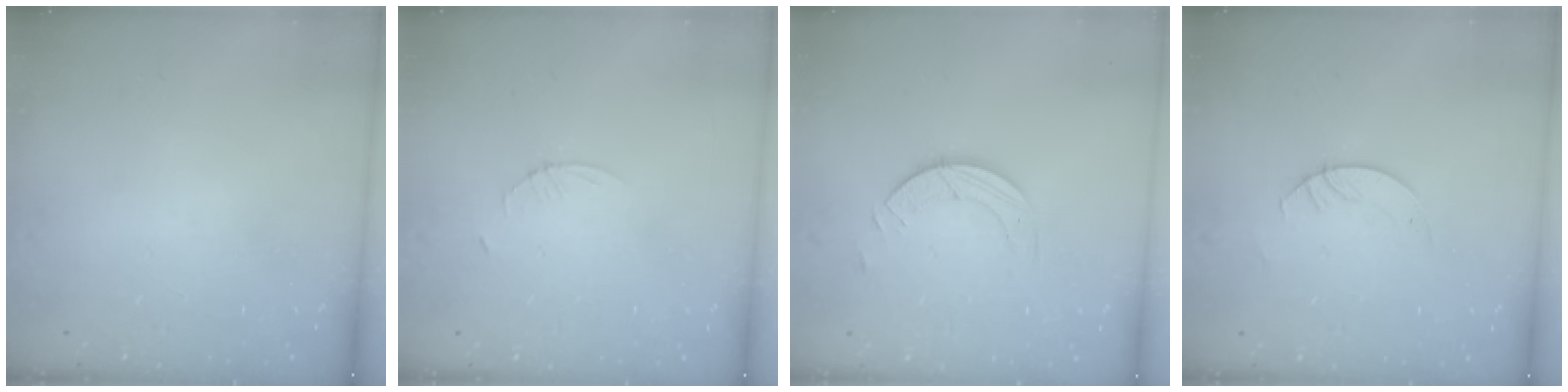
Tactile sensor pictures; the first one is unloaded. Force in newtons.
{"total": 2.3, "press": 2.3, "slide": 0.3}
{"total": 3.9, "press": 3.9, "slide": 0.4}
{"total": 3.0, "press": 3.0, "slide": 0.3}